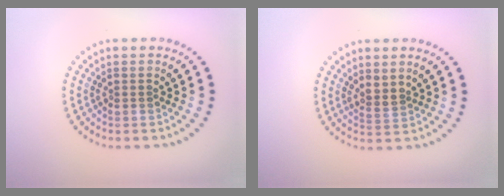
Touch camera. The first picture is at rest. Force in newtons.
{"total": 1.3, "press": 0.8, "slide": 0.9}